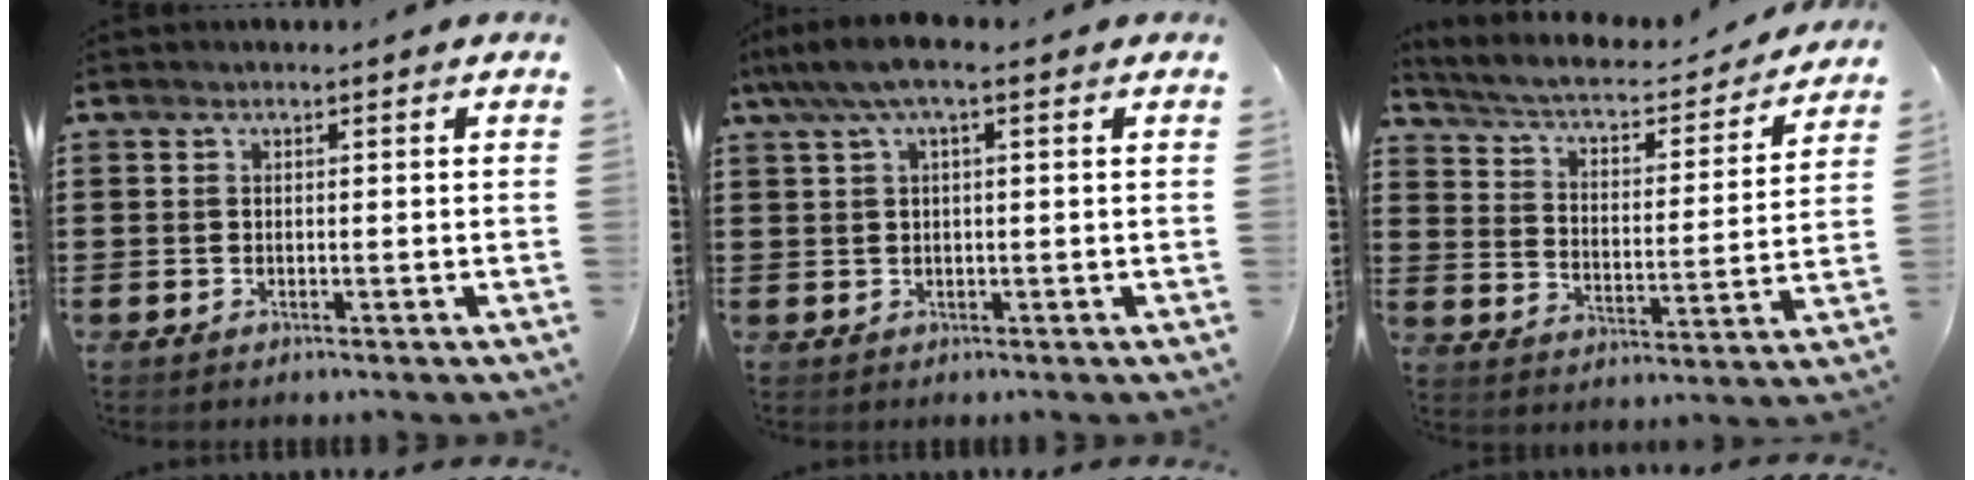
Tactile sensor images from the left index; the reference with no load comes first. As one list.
[{"total": 3.5, "force": [1.0, 0.7, 3.2], "torque": [-0.068, 0.002, 0.013]}, {"total": 4.4, "force": [3.9, 0.6, 1.9], "torque": [-0.059, -0.030, 0.058]}]